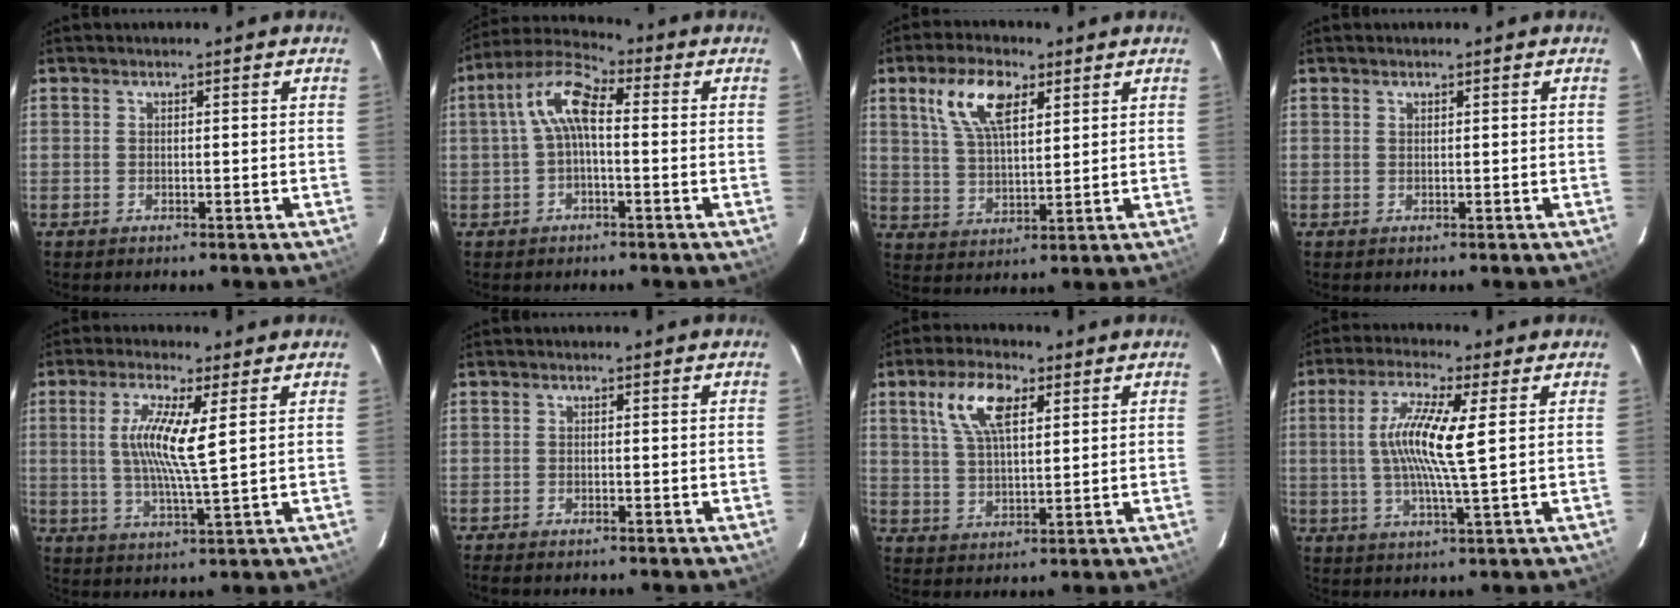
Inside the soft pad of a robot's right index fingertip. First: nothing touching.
{"total": 7.9, "force": [0.1, 3.2, 7.2], "torque": [-0.155, 0.029, -0.002]}
{"total": 10.0, "force": [4.9, 4.5, 7.5], "torque": [-0.149, 0.018, 0.095]}
{"total": 0.0}
{"total": 8.5, "force": [2.1, 0.5, 8.2], "torque": [-0.161, -0.005, 0.037]}
{"total": 1.6, "force": [-1.4, 0.5, 0.6], "torque": [-0.019, -0.005, -0.027]}
{"total": 9.2, "force": [4.1, 4.0, 7.2], "torque": [-0.139, 0.018, 0.078]}
{"total": 10.0, "force": [1.4, 0.4, 9.9], "torque": [-0.188, 0.001, 0.021]}